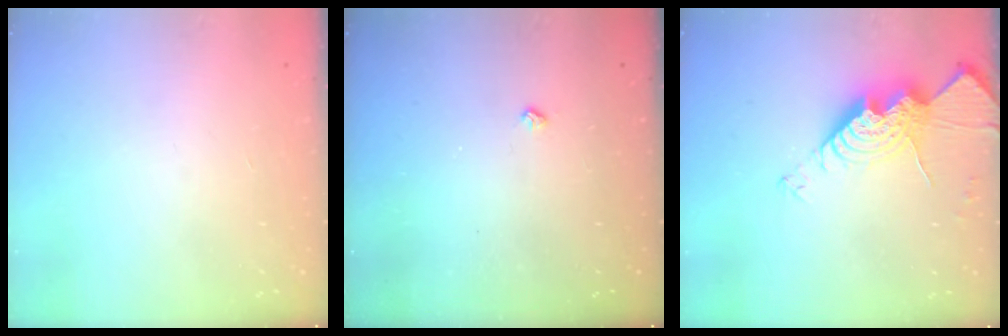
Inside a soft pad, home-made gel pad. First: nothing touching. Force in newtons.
{"total": 2.5, "press": 2.4, "slide": 0.5}
{"total": 14.6, "press": 14.5, "slide": 1.2}